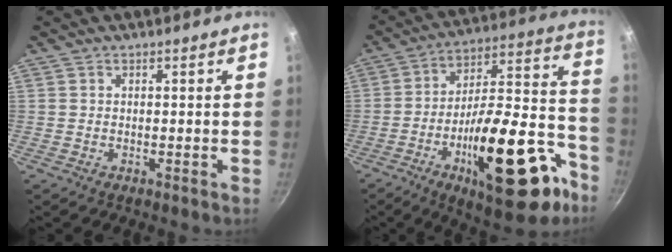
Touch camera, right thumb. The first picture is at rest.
{"total": 28.2, "force": [-12.5, 11.0, 22.8], "torque": [-0.297, 0.073, -0.186]}